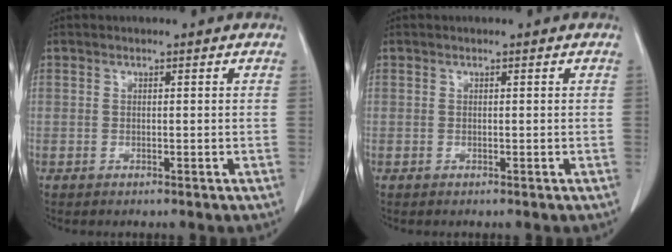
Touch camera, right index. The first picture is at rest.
{"total": 0.0}